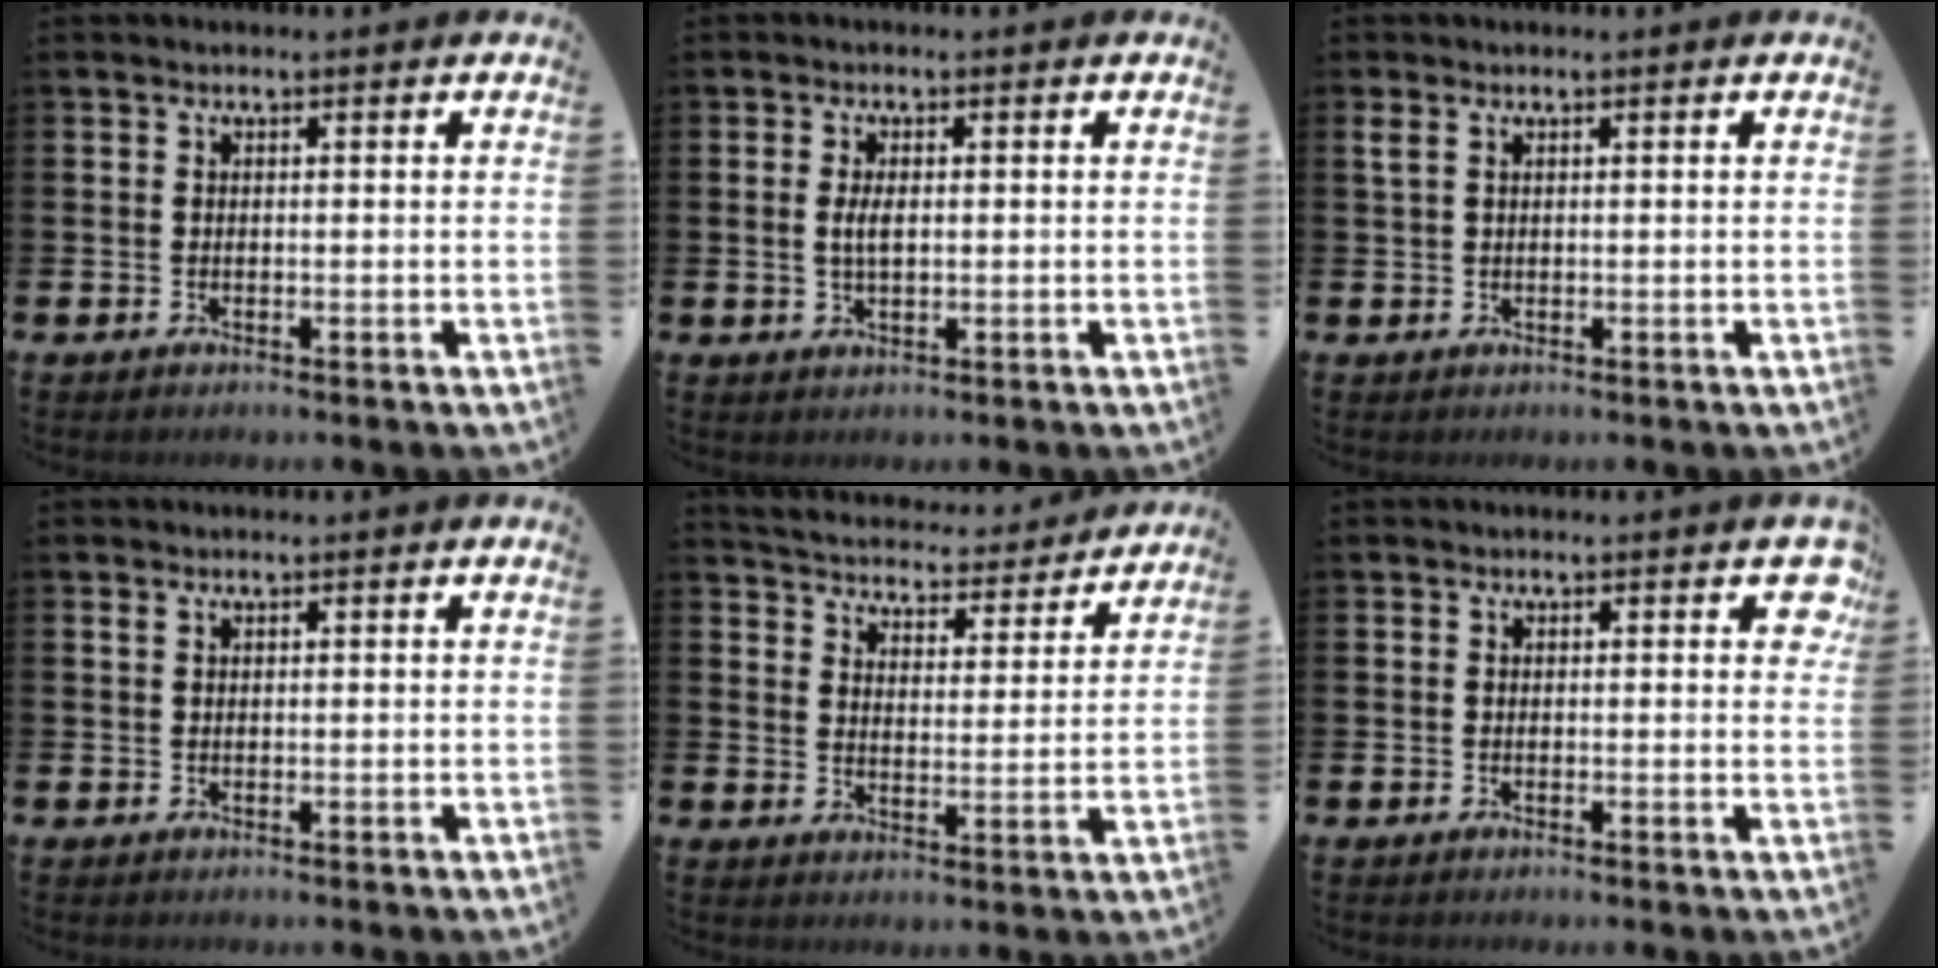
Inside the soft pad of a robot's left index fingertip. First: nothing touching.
{"total": 2.6, "force": [0.2, 1.2, 2.3], "torque": [-0.047, 0.005, 0.001]}
{"total": 1.3, "force": [0.8, 0.5, 0.8], "torque": [-0.017, 0.004, 0.013]}
{"total": 0.5, "force": [0.4, 0.2, 0.3], "torque": [-0.004, 0.003, 0.006]}
{"total": 4.9, "force": [4.8, 0.8, 0.2], "torque": [-0.026, -0.042, 0.079]}
{"total": 1.7, "force": [0.6, 0.8, 1.4], "torque": [-0.011, 0.002, 0.005]}